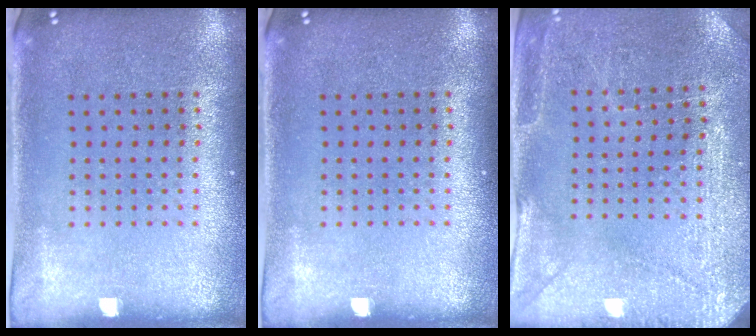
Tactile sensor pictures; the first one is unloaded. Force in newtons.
{"total": 0.0}
{"total": 2.9, "press": 2.8, "slide": 0.5}